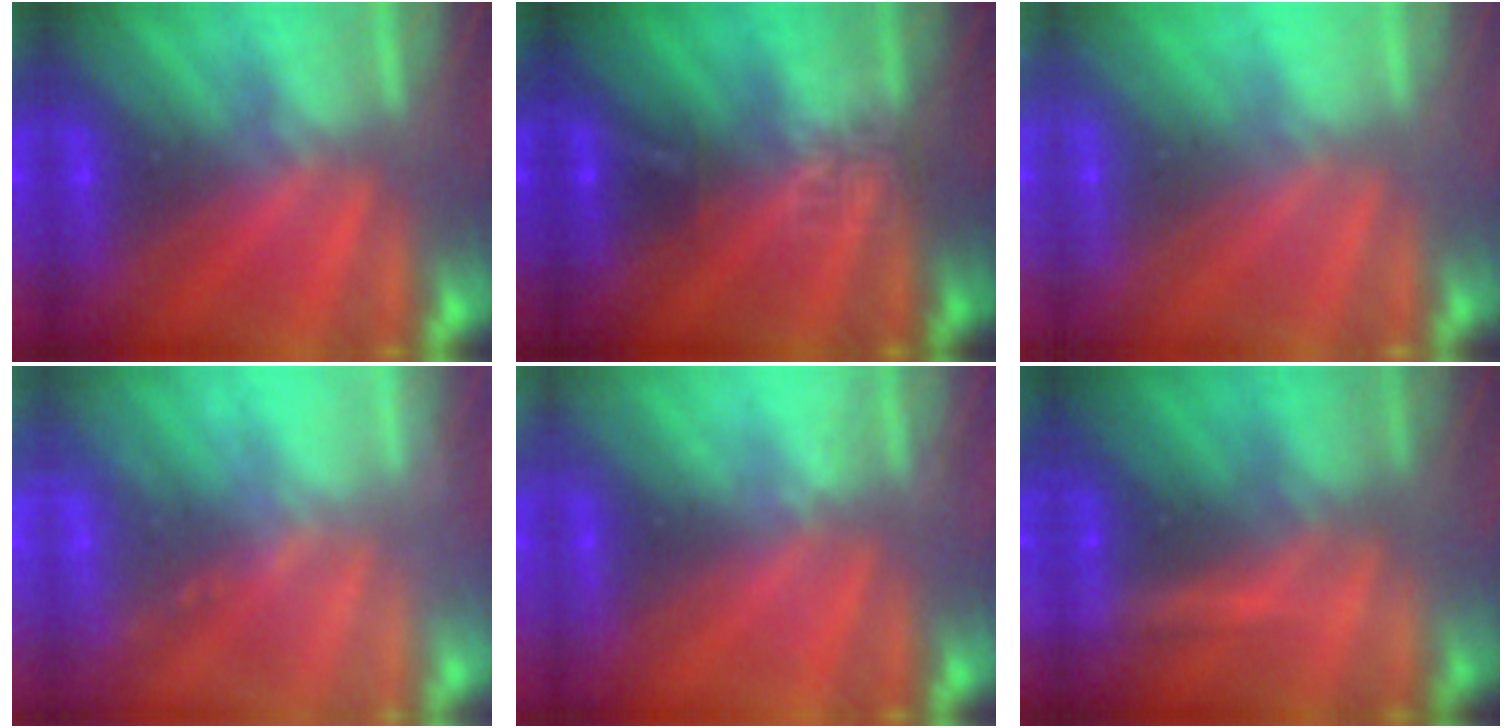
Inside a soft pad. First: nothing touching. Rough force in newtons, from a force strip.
{"total": 4.6}
{"total": 2.8}
{"total": 2.3}
{"total": 2.2}
{"total": 2.1}